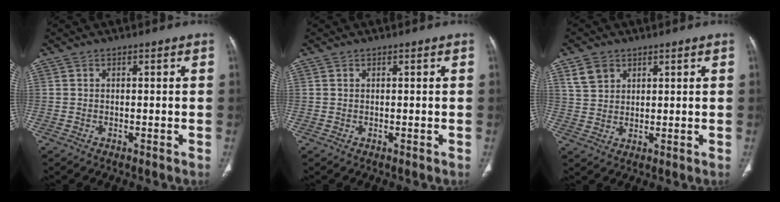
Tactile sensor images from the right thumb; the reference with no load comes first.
{"total": 0.0}
{"total": 4.6, "force": [2.6, 3.4, 1.8], "torque": [-0.023, -0.010, 0.056]}